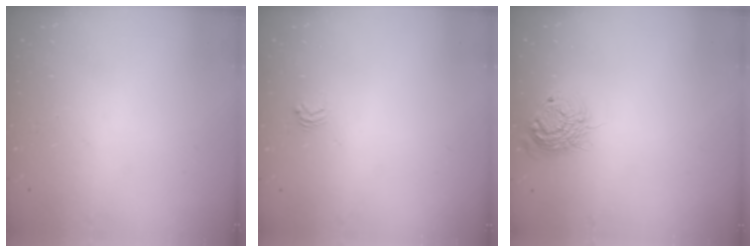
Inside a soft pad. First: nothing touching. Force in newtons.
{"total": 2.9, "press": 2.8, "slide": 0.4}
{"total": 12.6, "press": 12.5, "slide": 1.2}